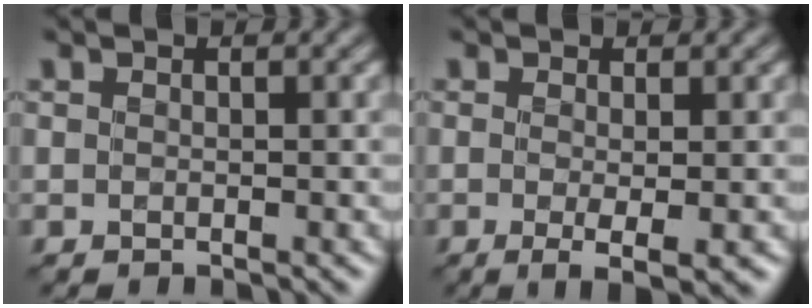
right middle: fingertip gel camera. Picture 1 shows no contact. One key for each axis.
{"total": 2.8, "fx": -0.5, "fy": 0.7, "fz": 2.6, "tx": -0.049, "ty": -0.007, "tz": -0.008}